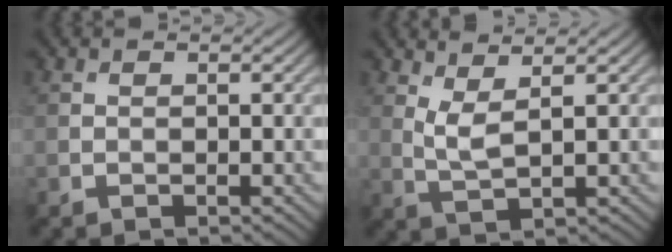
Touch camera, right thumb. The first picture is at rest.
{"total": 2.8, "force": [1.6, 0.5, 2.3], "torque": [-0.058, -0.003, 0.038]}